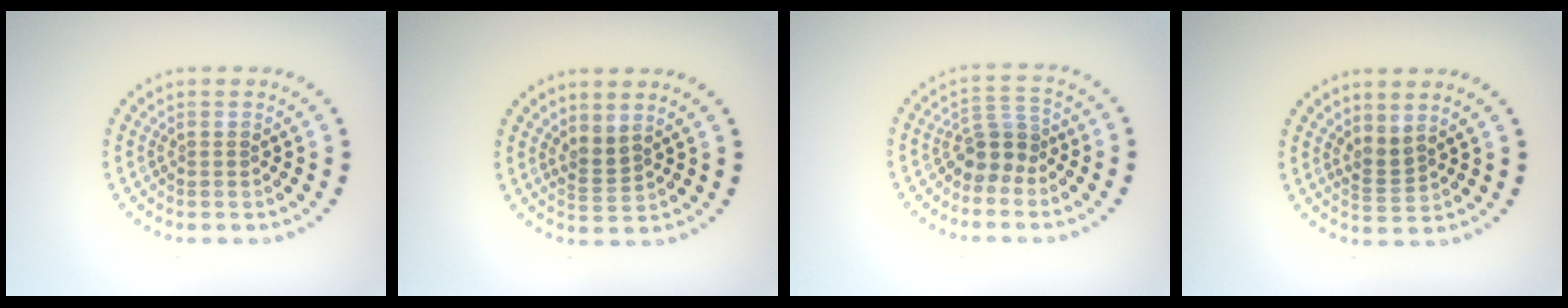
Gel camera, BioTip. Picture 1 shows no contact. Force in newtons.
{"total": 1.8, "press": 1.3, "slide": 1.1}
{"total": 2.8, "press": 2.2, "slide": 1.8}
{"total": 1.7, "press": 1.3, "slide": 1.1}